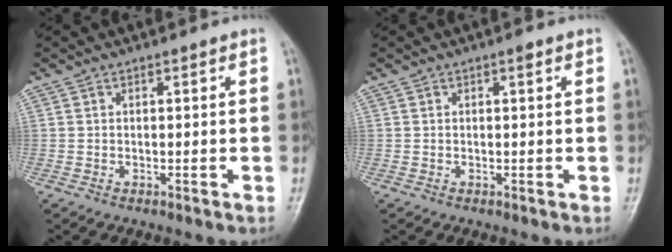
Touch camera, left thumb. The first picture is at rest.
{"total": 0.8, "force": [0.5, 0.2, 0.7], "torque": [-0.010, 0.000, 0.005]}